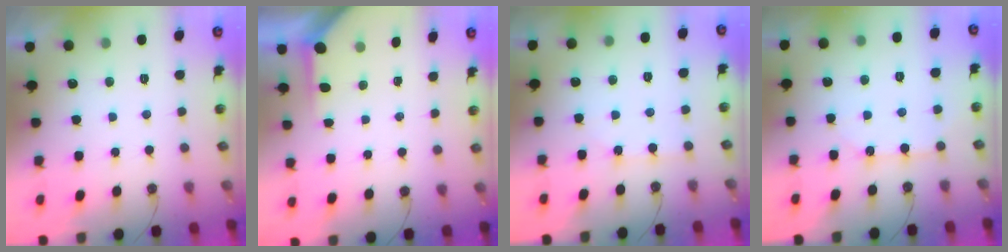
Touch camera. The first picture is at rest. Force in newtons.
{"total": 3.9, "press": 3.9, "slide": 0.4}
{"total": 2.9, "press": 2.9, "slide": 0.3}
{"total": 8.0, "press": 8.0, "slide": 0.7}